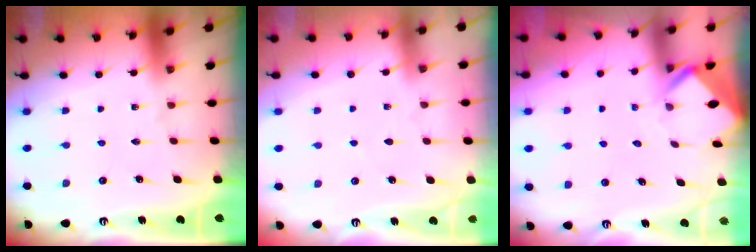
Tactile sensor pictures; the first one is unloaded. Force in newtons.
{"total": 2.1, "press": 2.0, "slide": 0.3}
{"total": 3.0, "press": 3.0, "slide": 0.3}